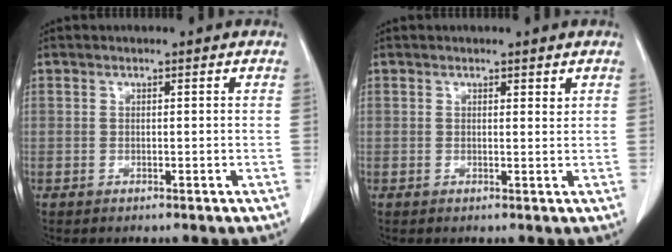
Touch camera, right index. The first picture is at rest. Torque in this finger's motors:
{"motor_torque": [-0.07, 0.07, 0.00, -0.01]}